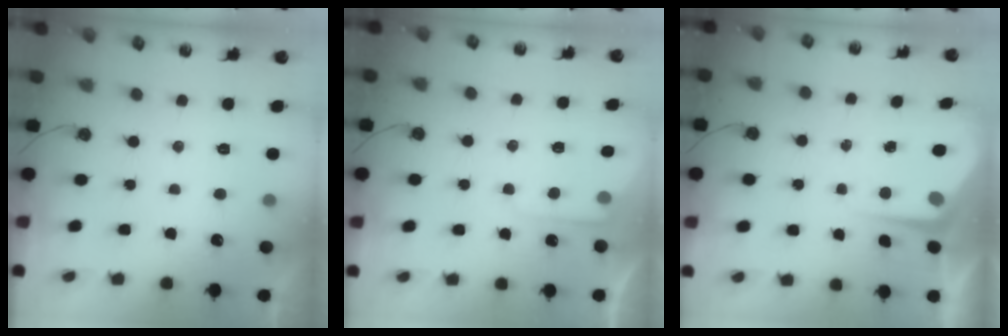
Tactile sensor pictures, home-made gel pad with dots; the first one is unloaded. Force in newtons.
{"total": 6.0, "press": 6.0, "slide": 0.7}
{"total": 5.9, "press": 5.9, "slide": 0.5}